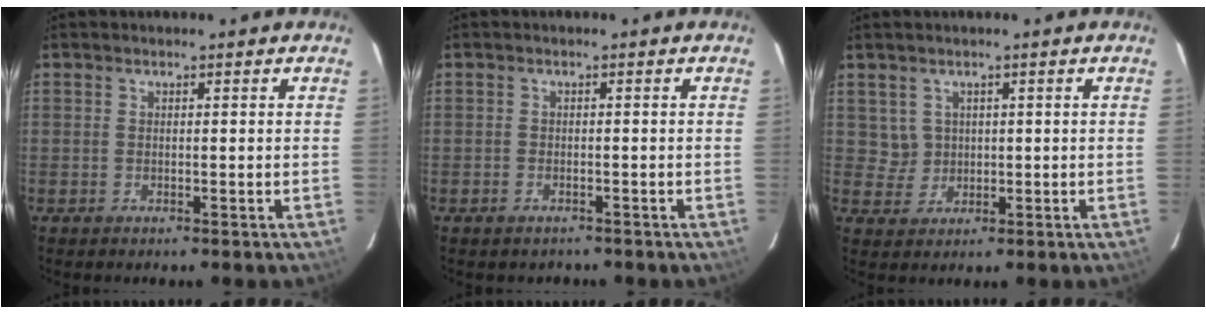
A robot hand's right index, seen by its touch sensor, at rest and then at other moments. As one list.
[{"total": 1.7, "force": [-1.2, 1.3, 0.2], "torque": [-0.005, -0.002, -0.014]}, {"total": 3.1, "force": [1.0, 3.0, 0.0], "torque": [0.006, 0.007, 0.023]}]